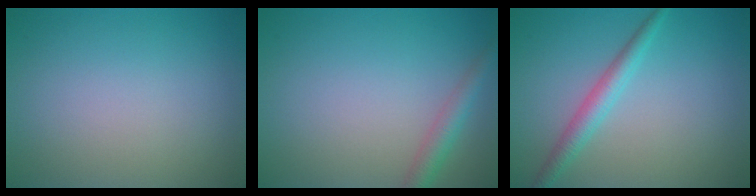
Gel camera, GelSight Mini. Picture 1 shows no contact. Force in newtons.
{"total": 2.4, "press": 2.4, "slide": 0.2}
{"total": 2.5, "press": 2.5, "slide": 0.1}